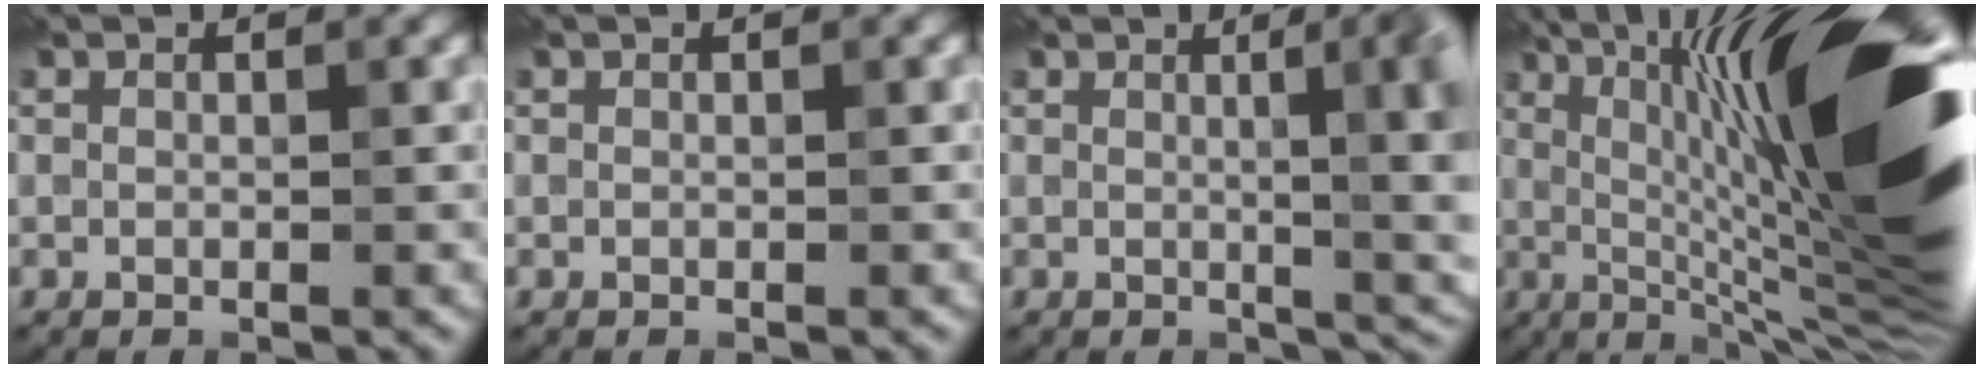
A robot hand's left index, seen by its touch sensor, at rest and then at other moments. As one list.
[{"total": 0.0}, {"total": 9.9, "force": [0.7, 4.1, 8.9], "torque": [-0.046, 0.022, 0.003]}, {"total": 20.1, "force": [3.1, 4.2, 19.4], "torque": [-0.278, 0.041, 0.062]}]